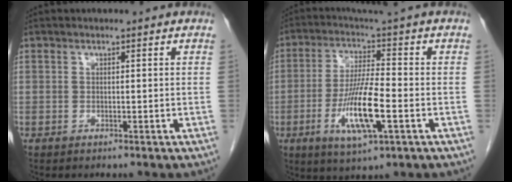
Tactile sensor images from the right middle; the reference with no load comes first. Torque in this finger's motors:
{"motor_torque": [1.97, -0.17, 0.38, 0.21]}